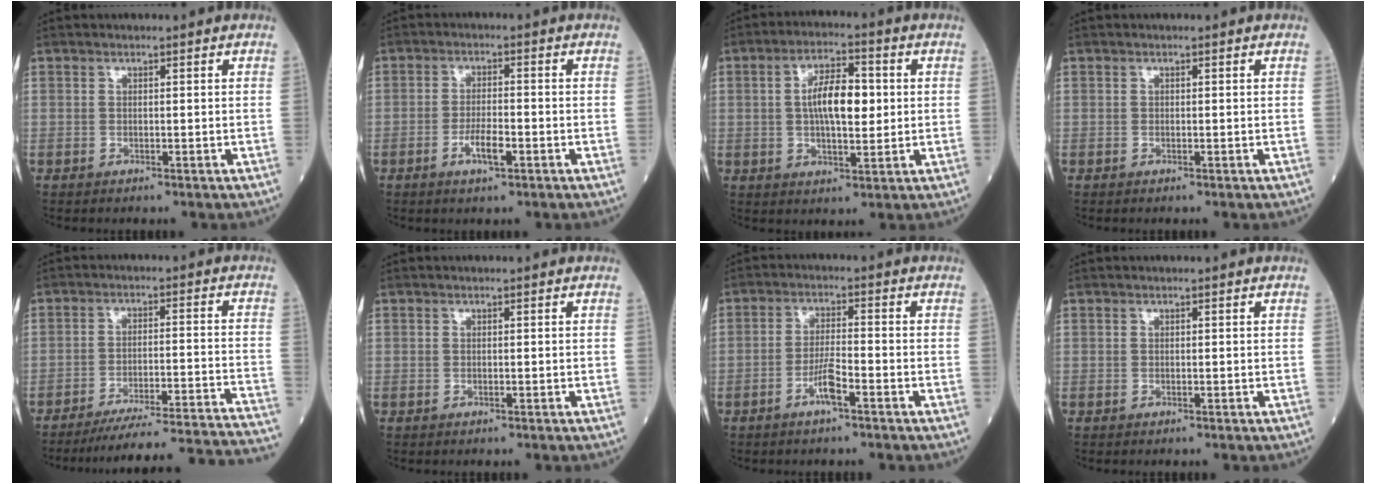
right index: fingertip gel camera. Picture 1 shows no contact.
{"total": 3.9, "force": [-1.7, 0.8, 3.4], "torque": [-0.066, 0.000, -0.031]}
{"total": 8.5, "force": [0.9, 3.1, 7.9], "torque": [-0.143, 0.013, 0.014]}
{"total": 0.0}
{"total": 25.1, "force": [-23.8, -2.1, 7.8], "torque": [-0.049, -0.029, -0.315]}
{"total": 0.0}
{"total": 4.0, "force": [-2.3, 0.0, 3.3], "torque": [-0.067, -0.001, -0.046]}
{"total": 0.0}